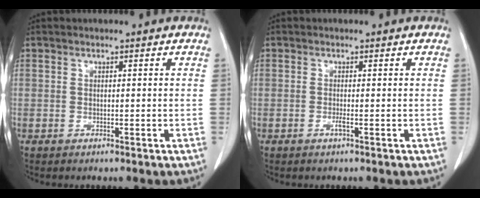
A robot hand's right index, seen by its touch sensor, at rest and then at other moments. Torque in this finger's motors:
{"motor_torque": [0.23, 0.13, 0.08, 0.04]}